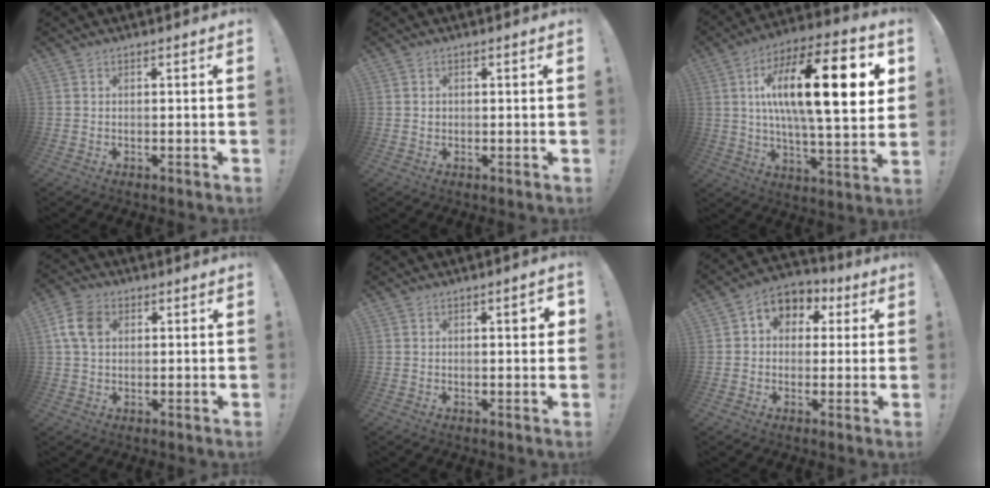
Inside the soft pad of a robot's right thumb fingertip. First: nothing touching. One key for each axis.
{"total": 0.7, "fx": 0.2, "fy": 0.7, "fz": 0.1, "tx": -0.004, "ty": 0.003, "tz": 0.004}
{"total": 24.6, "fx": 5.9, "fy": 7.7, "fz": 22.6, "tx": -0.372, "ty": -0.024, "tz": 0.083}
{"total": 8.3, "fx": 2.0, "fy": 5.8, "fz": 5.6, "tx": -0.112, "ty": 0.013, "tz": 0.042}
{"total": 2.6, "fx": 0.5, "fy": 0.5, "fz": 2.5, "tx": -0.022, "ty": -0.005, "tz": 0.002}
{"total": 7.0, "fx": 1.1, "fy": 6.2, "fz": 3.0, "tx": -0.043, "ty": -0.001, "tz": 0.028}